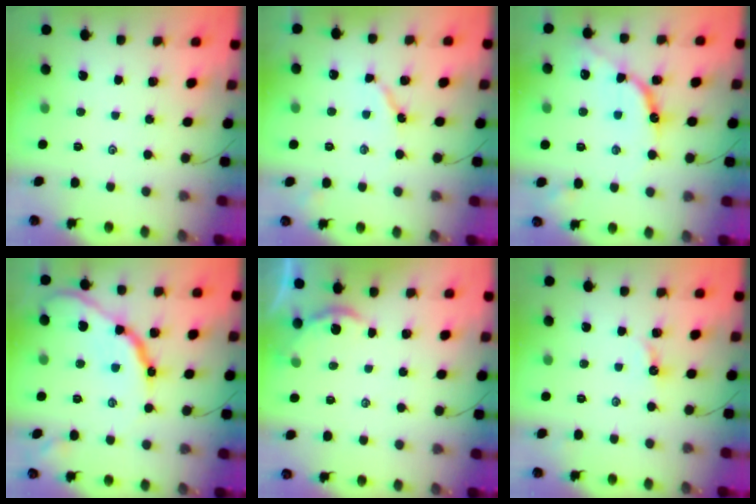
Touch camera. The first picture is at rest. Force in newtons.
{"total": 5.3, "press": 5.3, "slide": 0.5}
{"total": 10.4, "press": 10.4, "slide": 1.0}
{"total": 14.2, "press": 14.2, "slide": 0.9}
{"total": 2.3, "press": 2.3, "slide": 0.3}
{"total": 3.6, "press": 3.6, "slide": 0.3}